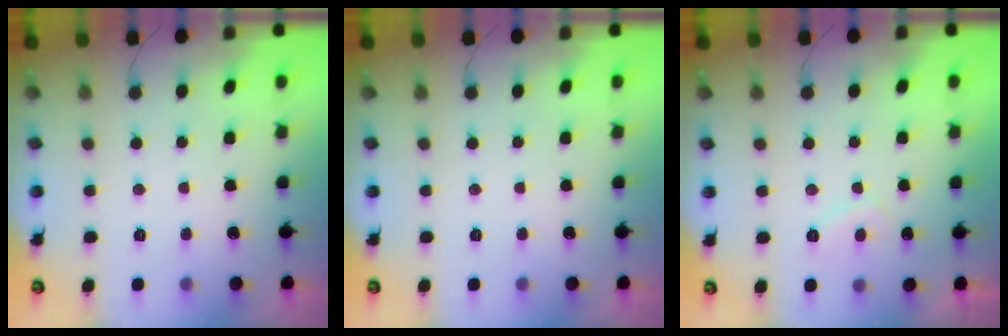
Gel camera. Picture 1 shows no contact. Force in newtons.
{"total": 0.0}
{"total": 2.5, "press": 2.4, "slide": 0.8}